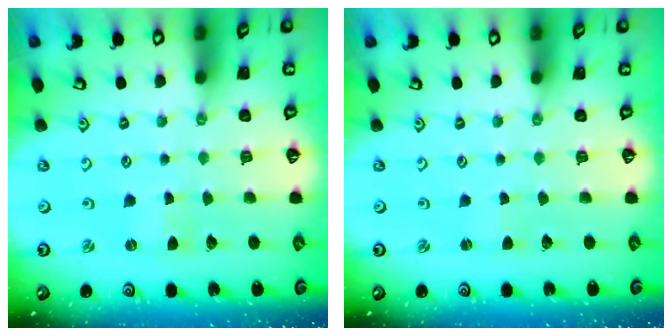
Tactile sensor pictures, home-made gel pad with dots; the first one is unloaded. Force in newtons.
{"total": 0.7, "press": 0.7, "slide": 0.1}